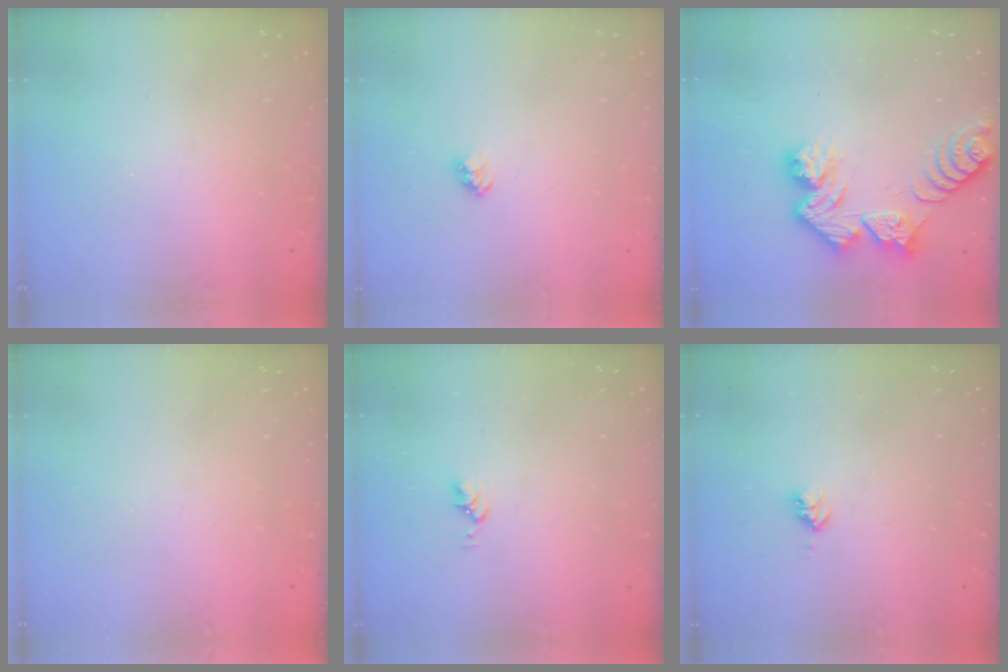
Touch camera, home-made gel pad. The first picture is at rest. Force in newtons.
{"total": 2.3, "press": 2.3, "slide": 0.3}
{"total": 10.7, "press": 10.7, "slide": 1.0}
{"total": 0.6, "press": 0.3, "slide": 0.5}
{"total": 2.1, "press": 2.0, "slide": 0.3}
{"total": 2.8, "press": 2.8, "slide": 0.3}